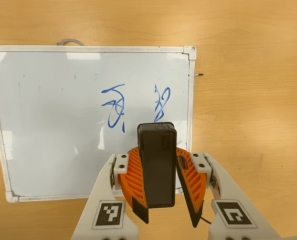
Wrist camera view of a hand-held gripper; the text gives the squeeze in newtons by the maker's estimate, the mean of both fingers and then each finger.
{"total": 8.9, "left": 9.4, "right": 8.4}